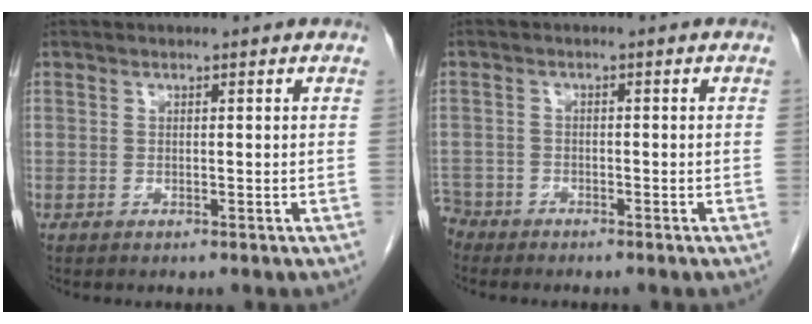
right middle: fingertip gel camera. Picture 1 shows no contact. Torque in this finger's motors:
{"motor_torque": [0.17, -0.15, 0.01, -0.03]}